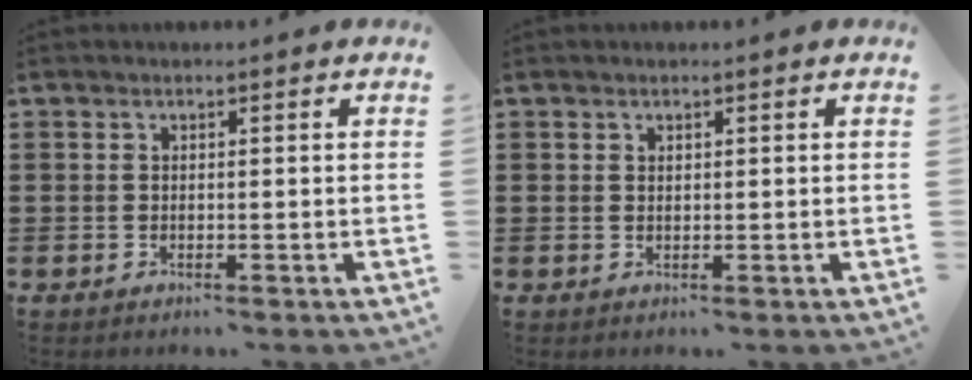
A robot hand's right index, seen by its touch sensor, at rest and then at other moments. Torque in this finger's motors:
{"motor_torque": [-0.93, 1.22, 0.00, 0.00]}